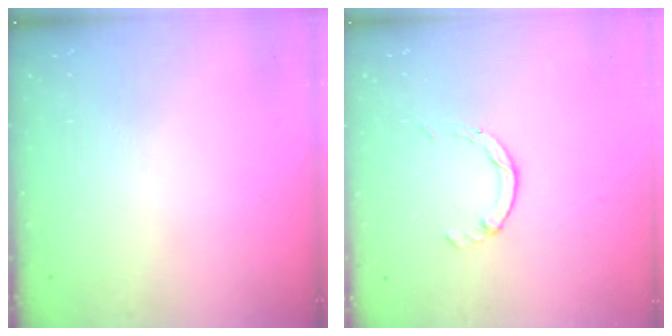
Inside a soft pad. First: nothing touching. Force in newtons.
{"total": 0.5, "press": 0.5, "slide": 0.1}